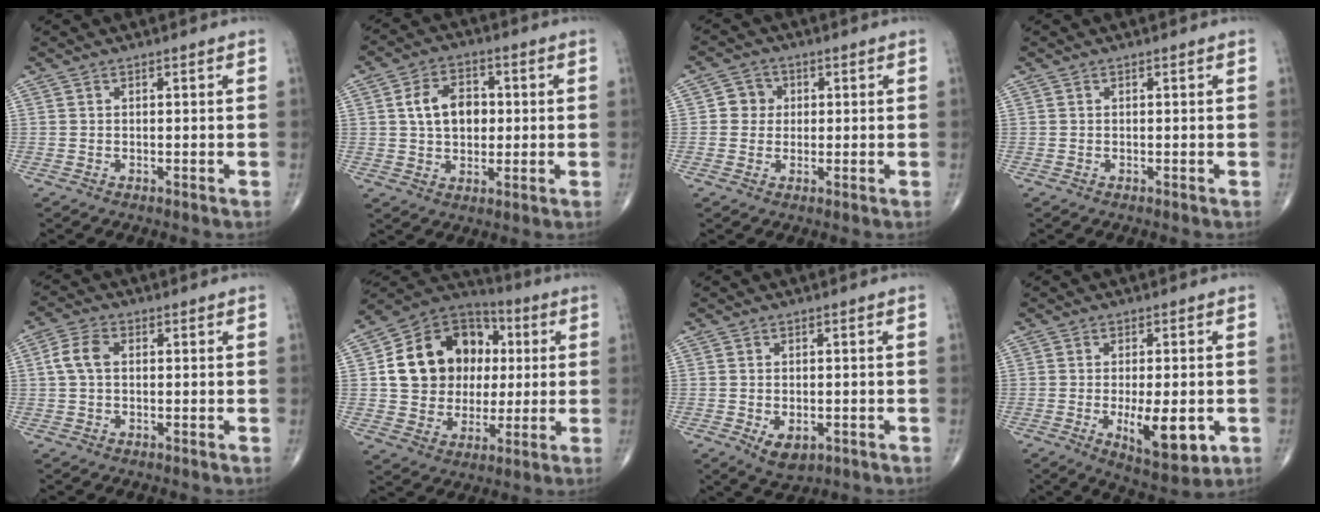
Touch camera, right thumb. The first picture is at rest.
{"total": 9.3, "force": [1.1, 6.5, 6.6], "torque": [-0.086, 0.008, 0.017]}
{"total": 4.0, "force": [0.5, 3.8, 1.1], "torque": [0.010, 0.006, 0.001]}
{"total": 0.0}
{"total": 4.9, "force": [0.6, 3.1, 3.7], "torque": [-0.083, 0.013, 0.007]}
{"total": 19.3, "force": [2.8, 15.7, 10.9], "torque": [-0.144, 0.020, 0.054]}
{"total": 4.9, "force": [-1.6, 3.0, 3.5], "torque": [-0.047, -0.001, -0.013]}
{"total": 11.1, "force": [-2.6, 4.3, 9.9], "torque": [-0.131, -0.017, -0.031]}